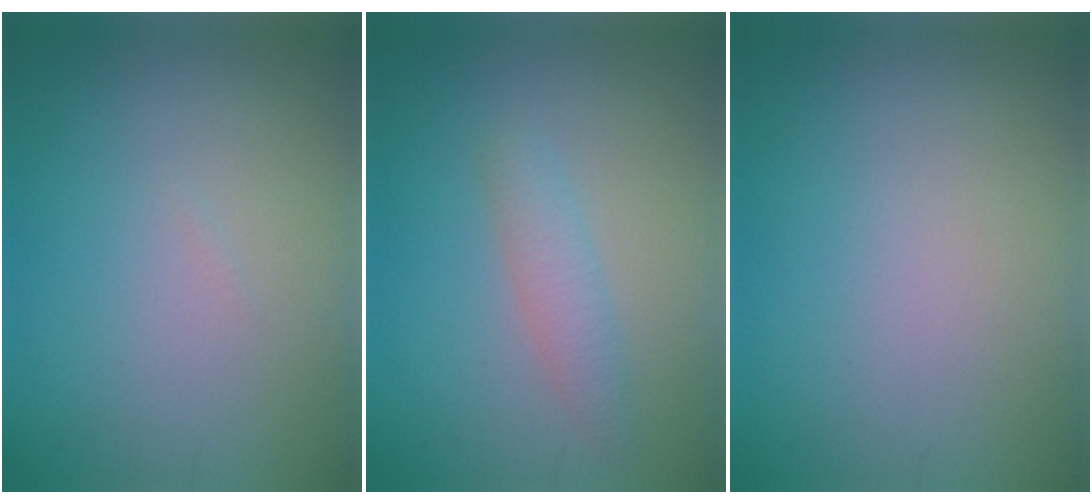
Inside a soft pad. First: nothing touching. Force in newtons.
{"total": 1.9, "press": 1.9, "slide": 0.1}
{"total": 0.0}